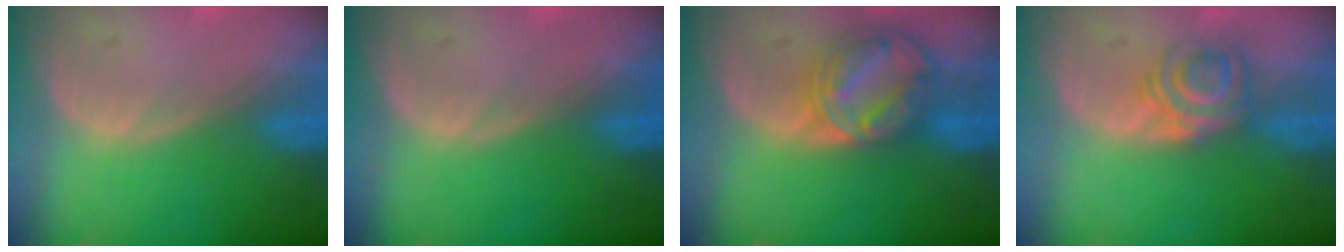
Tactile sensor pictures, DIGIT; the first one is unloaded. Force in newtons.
{"total": 0.0}
{"total": 8.7, "press": 7.5, "slide": 4.6}
{"total": 5.9, "press": 4.8, "slide": 3.4}